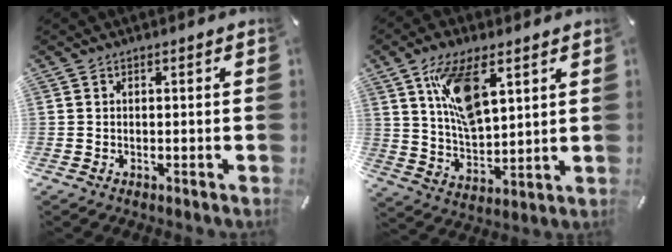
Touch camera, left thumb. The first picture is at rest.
{"total": 13.4, "force": [7.0, 6.5, 9.4], "torque": [-0.179, -0.019, 0.127]}